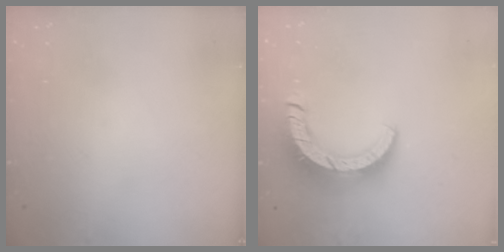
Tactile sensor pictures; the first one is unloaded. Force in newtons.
{"total": 12.2, "press": 12.1, "slide": 1.3}